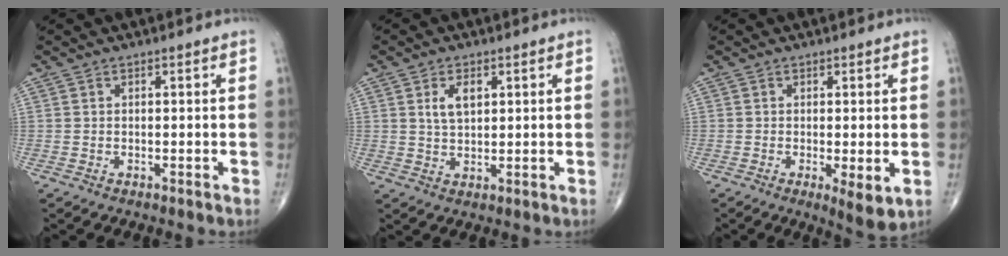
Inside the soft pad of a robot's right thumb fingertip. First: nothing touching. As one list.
[{"total": 4.5, "force": [1.6, 2.5, 3.4], "torque": [-0.056, -0.006, 0.032]}, {"total": 4.8, "force": [-1.0, 1.3, 4.5], "torque": [-0.069, -0.016, -0.016]}]